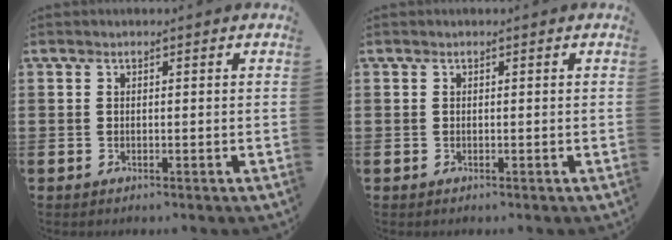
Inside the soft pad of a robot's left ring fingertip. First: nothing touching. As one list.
[{"total": 0.0}]